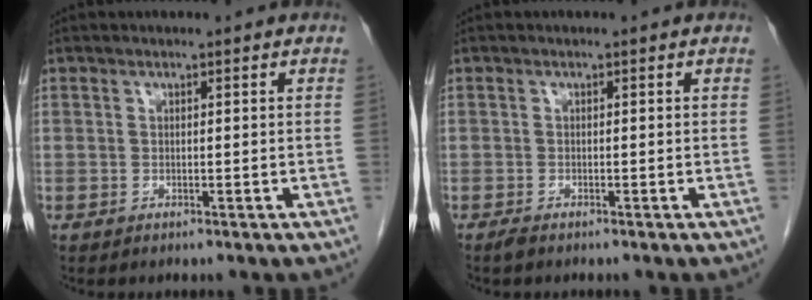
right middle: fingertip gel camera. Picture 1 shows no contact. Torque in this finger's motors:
{"motor_torque": [0.00, 0.08, 0.00, 0.00]}